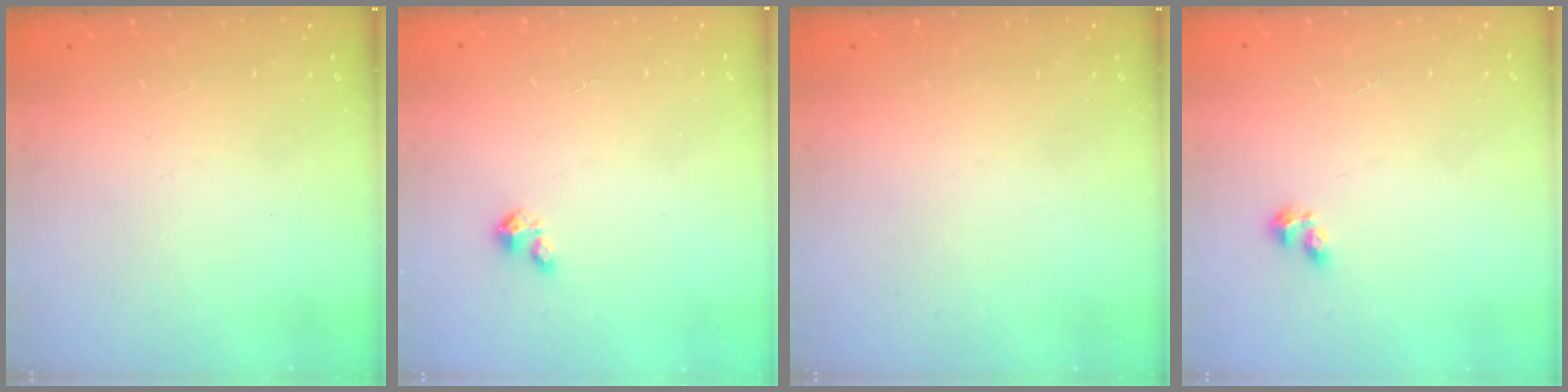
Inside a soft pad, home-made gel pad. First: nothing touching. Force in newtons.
{"total": 2.0, "press": 2.0, "slide": 0.1}
{"total": 0.0}
{"total": 3.1, "press": 3.1, "slide": 0.6}